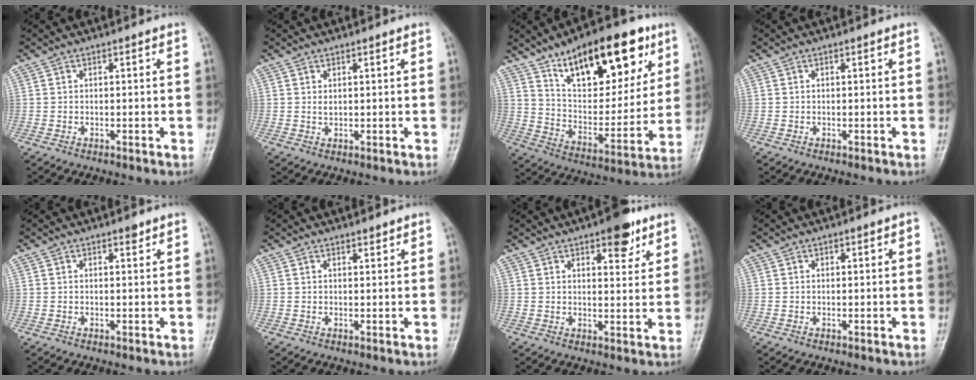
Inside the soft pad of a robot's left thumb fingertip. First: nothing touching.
{"total": 1.4, "force": [0.8, 0.6, 1.0], "torque": [-0.016, -0.002, 0.016]}
{"total": 24.3, "force": [13.5, 11.0, 17.0], "torque": [-0.206, -0.041, 0.224]}
{"total": 0.0}
{"total": 1.3, "force": [0.9, 0.5, 0.8], "torque": [-0.006, -0.004, 0.012]}
{"total": 1.6, "force": [1.3, 0.6, 0.7], "torque": [-0.005, -0.008, 0.018]}
{"total": 7.7, "force": [4.6, 3.2, 5.3], "torque": [-0.047, -0.021, 0.059]}
{"total": 1.6, "force": [0.7, 0.6, 1.3], "torque": [-0.015, 0.002, 0.010]}